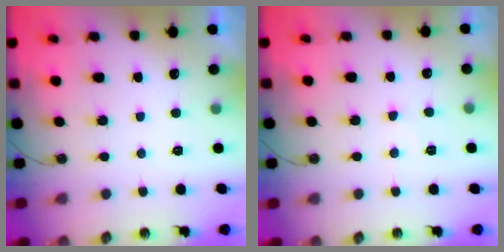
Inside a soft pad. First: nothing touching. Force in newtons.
{"total": 5.4, "press": 5.4, "slide": 0.8}